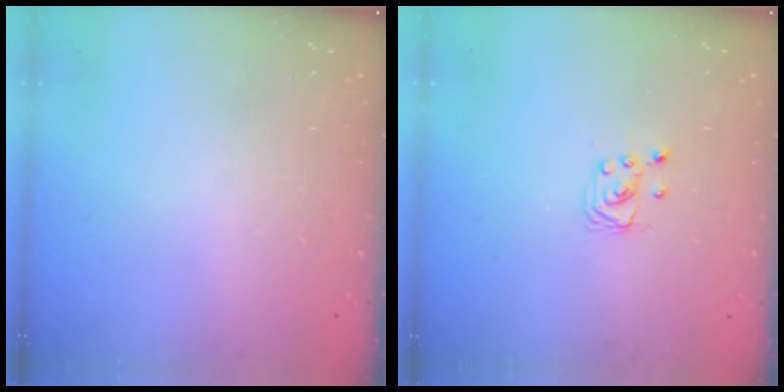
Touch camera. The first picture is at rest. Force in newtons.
{"total": 2.0, "press": 2.0, "slide": 0.2}